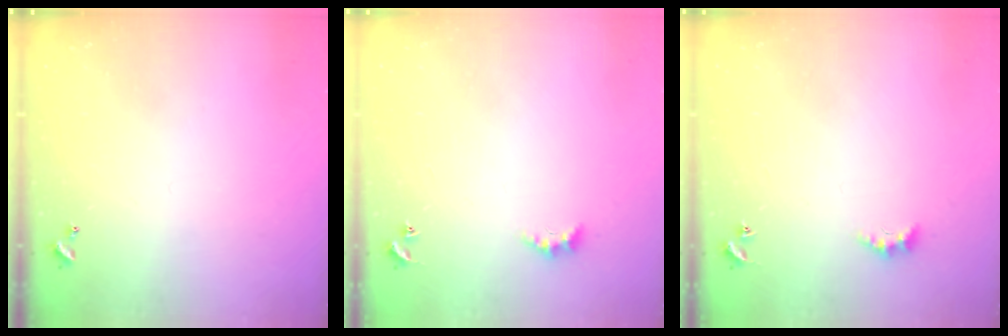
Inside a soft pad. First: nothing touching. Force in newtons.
{"total": 2.4, "press": 2.4, "slide": 0.6}
{"total": 2.4, "press": 2.4, "slide": 0.6}